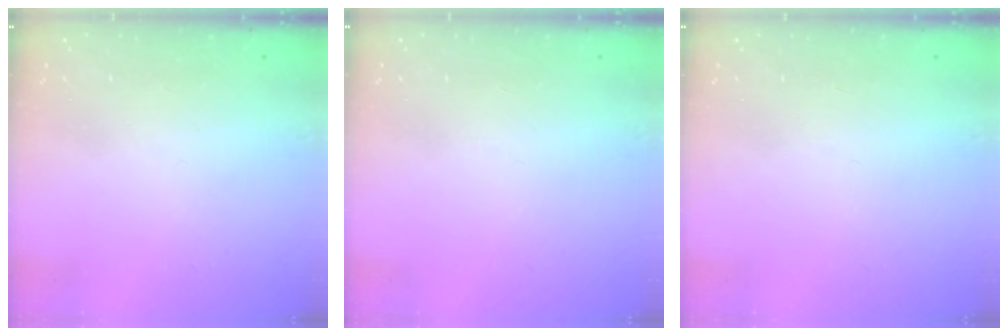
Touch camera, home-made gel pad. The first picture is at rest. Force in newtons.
{"total": 0.0}
{"total": 0.0}